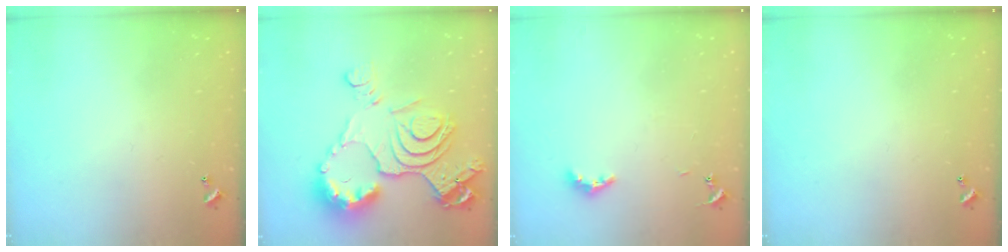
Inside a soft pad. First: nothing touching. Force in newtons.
{"total": 20.1, "press": 20.0, "slide": 2.4}
{"total": 5.4, "press": 5.4, "slide": 0.6}
{"total": 0.0}